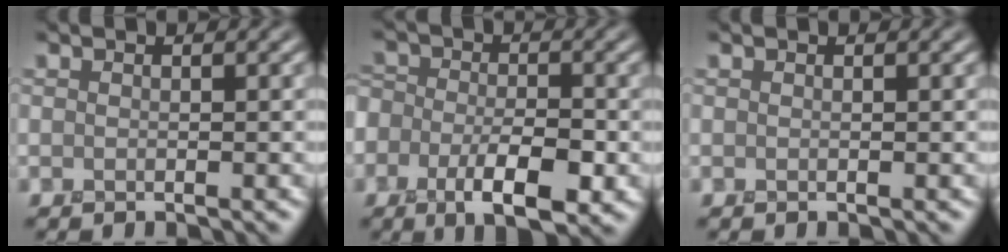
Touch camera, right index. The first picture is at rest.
{"total": 5.5, "force": [-2.1, 3.3, 3.9], "torque": [-0.064, 0.001, -0.043]}
{"total": 0.0}